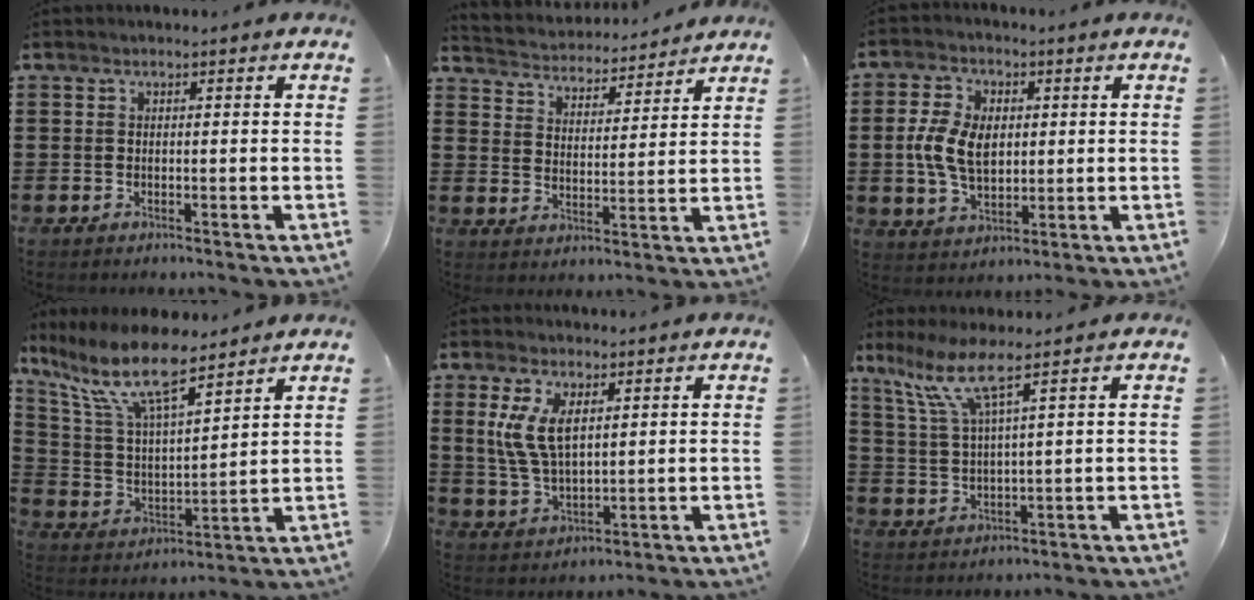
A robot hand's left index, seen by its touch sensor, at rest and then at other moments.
{"total": 3.7, "force": [3.7, 0.4, -0.3], "torque": [-0.019, -0.031, 0.057]}
{"total": 7.8, "force": [0.5, 5.0, 6.0], "torque": [-0.142, 0.011, 0.003]}
{"total": 11.7, "force": [8.5, 2.6, 7.6], "torque": [-0.190, -0.042, 0.143]}
{"total": 7.6, "force": [2.6, 3.6, 6.1], "torque": [-0.143, 0.003, 0.041]}
{"total": 7.9, "force": [4.9, 0.6, 6.1], "torque": [-0.151, -0.013, 0.083]}